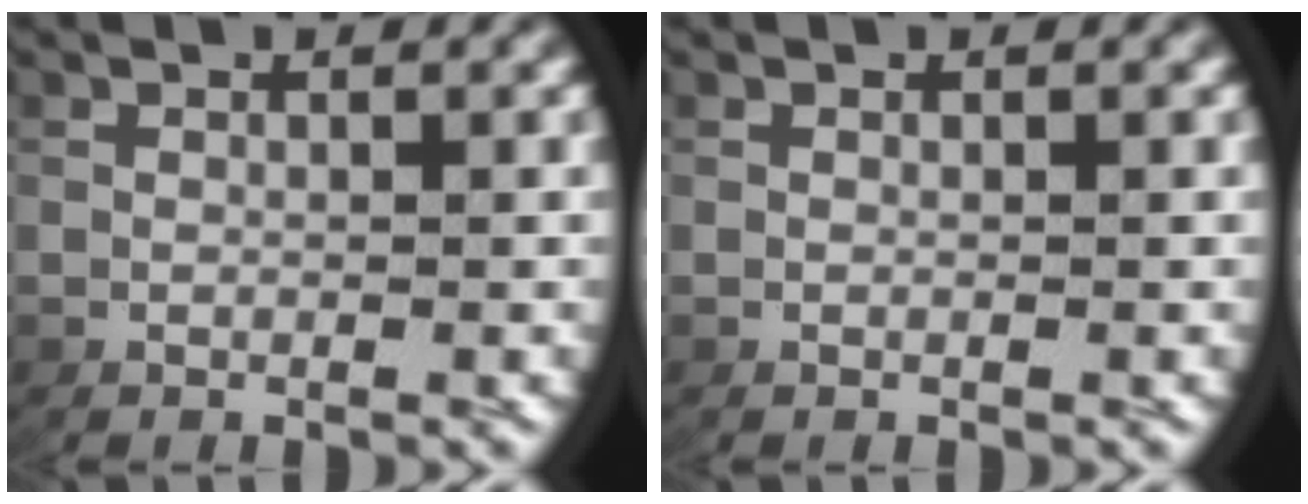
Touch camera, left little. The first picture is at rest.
{"total": 0.0}